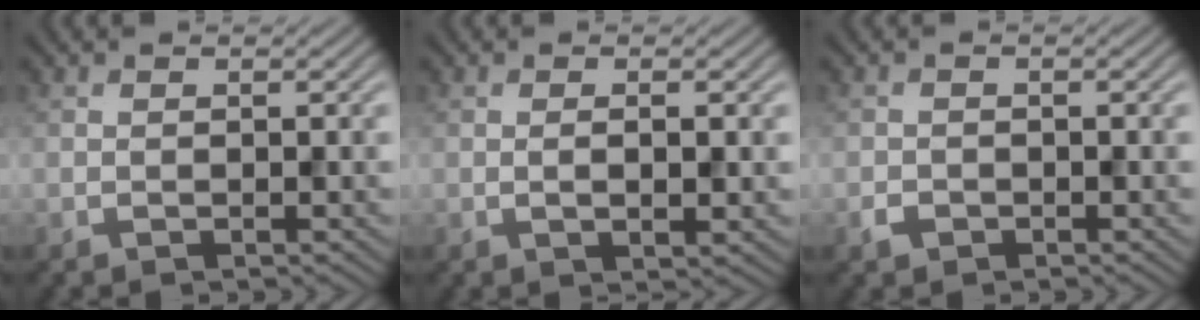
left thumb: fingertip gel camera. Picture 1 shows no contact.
{"total": 2.2, "force": [-0.2, 0.6, 2.1], "torque": [-0.038, -0.003, 0.001]}
{"total": 1.2, "force": [-0.8, 0.8, 0.3], "torque": [-0.010, -0.002, -0.017]}